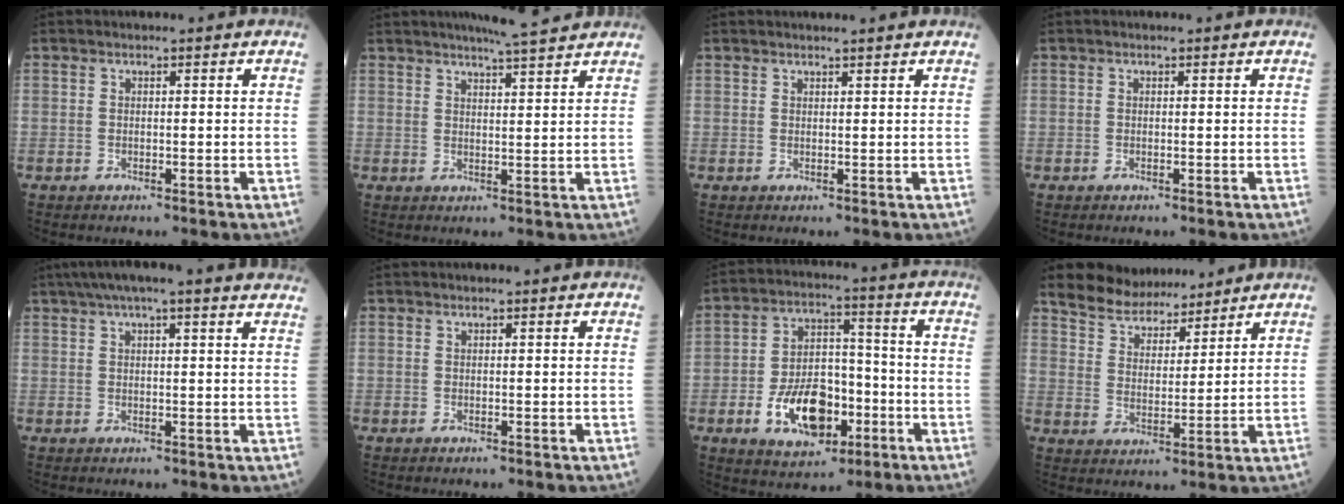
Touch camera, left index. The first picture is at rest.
{"total": 6.5, "force": [5.9, -0.1, 2.8], "torque": [-0.049, 0.008, 0.082]}
{"total": 2.1, "force": [2.0, -0.4, 0.6], "torque": [-0.010, 0.006, 0.029]}
{"total": 0.0}
{"total": 15.3, "force": [12.9, 1.1, 8.3], "torque": [-0.132, 0.047, 0.156]}
{"total": 0.0}
{"total": 12.4, "force": [-4.8, 7.1, 9.1], "torque": [-0.176, 0.010, -0.074]}
{"total": 8.2, "force": [7.6, 2.6, 1.8], "torque": [-0.035, 0.015, 0.141]}